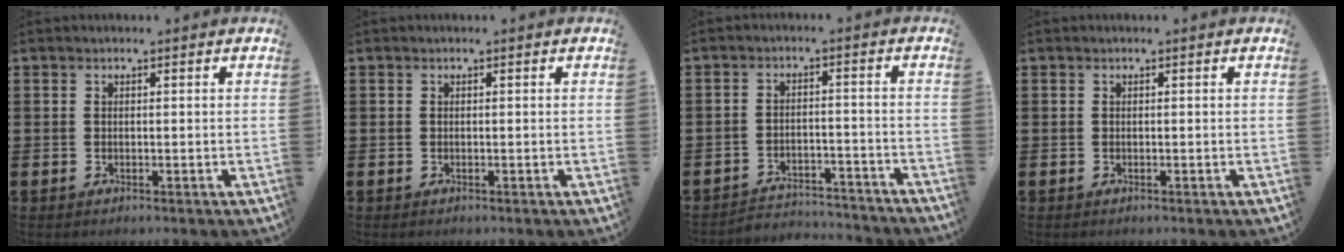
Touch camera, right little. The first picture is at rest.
{"total": 0.0}
{"total": 3.4, "force": [-3.4, 0.3, -0.1], "torque": [-0.006, 0.004, -0.074]}
{"total": 0.0}